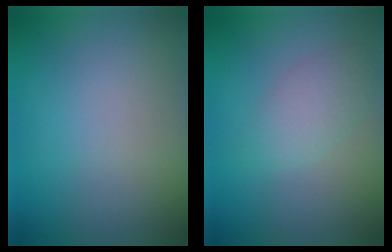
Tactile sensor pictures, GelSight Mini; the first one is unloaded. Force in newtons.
{"total": 2.3, "press": 2.3, "slide": 0.1}